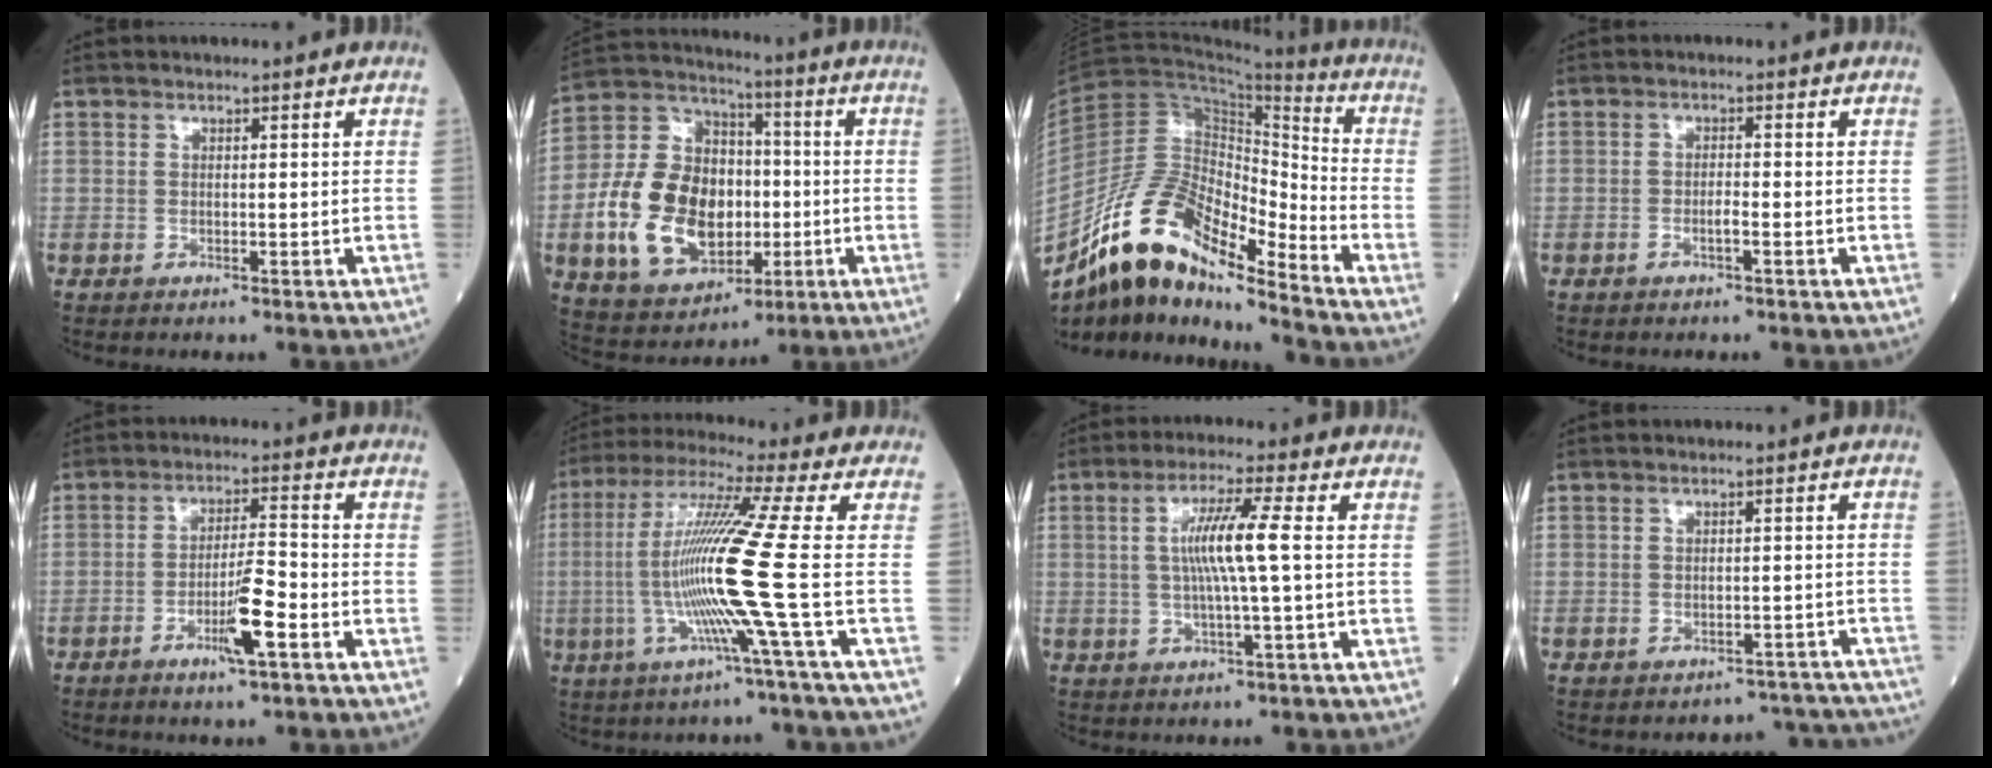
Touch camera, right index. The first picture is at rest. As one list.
[{"total": 17.5, "force": [-3.0, 12.0, 12.4], "torque": [-0.268, 0.026, -0.040]}, {"total": 15.8, "force": [-11.8, 4.1, 9.7], "torque": [-0.185, 0.029, -0.210]}, {"total": 1.3, "force": [-0.7, 0.1, 1.1], "torque": [-0.024, 0.000, -0.014]}, {"total": 5.8, "force": [-2.6, 0.1, 5.2], "torque": [-0.095, -0.006, -0.043]}, {"total": 13.9, "force": [-2.4, -3.0, 13.3], "torque": [-0.266, -0.008, -0.052]}, {"total": 7.3, "force": [0.6, -0.7, 7.2], "torque": [-0.140, 0.003, 0.010]}, {"total": 8.1, "force": [-7.7, 2.4, -1.0], "torque": [0.025, 0.039, -0.073]}]